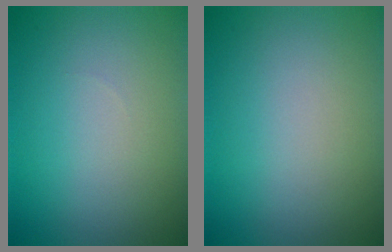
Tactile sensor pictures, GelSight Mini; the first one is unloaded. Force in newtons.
{"total": 0.0}